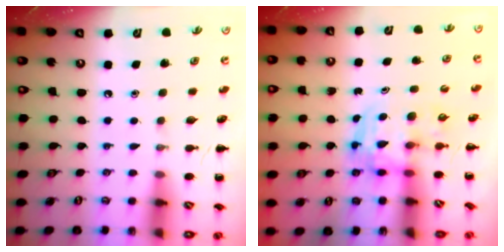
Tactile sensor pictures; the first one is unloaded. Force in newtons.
{"total": 3.4, "press": 3.4, "slide": 0.7}